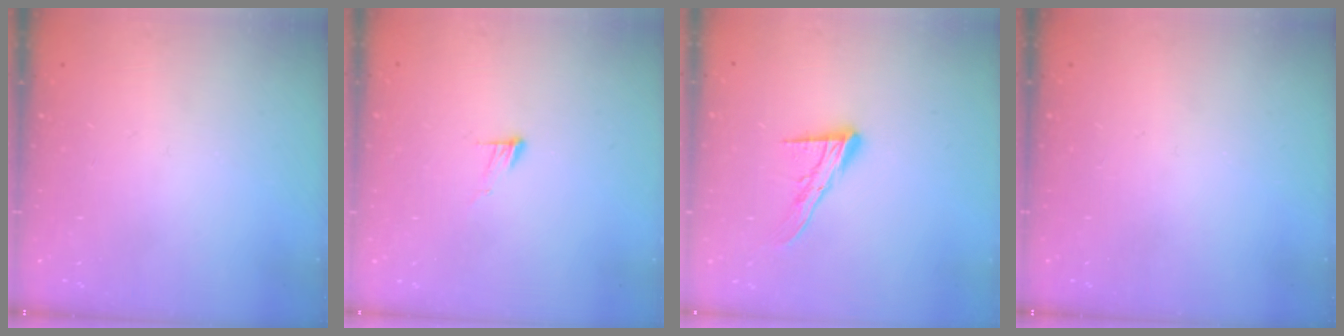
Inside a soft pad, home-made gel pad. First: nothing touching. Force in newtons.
{"total": 5.2, "press": 5.2, "slide": 0.5}
{"total": 12.0, "press": 12.0, "slide": 1.0}
{"total": 0.0}